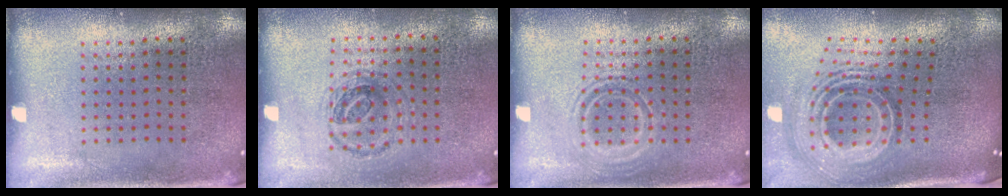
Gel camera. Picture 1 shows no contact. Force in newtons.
{"total": 0.9, "press": 0.9, "slide": 0.2}
{"total": 1.1, "press": 1.0, "slide": 0.2}
{"total": 2.3, "press": 1.5, "slide": 1.7}